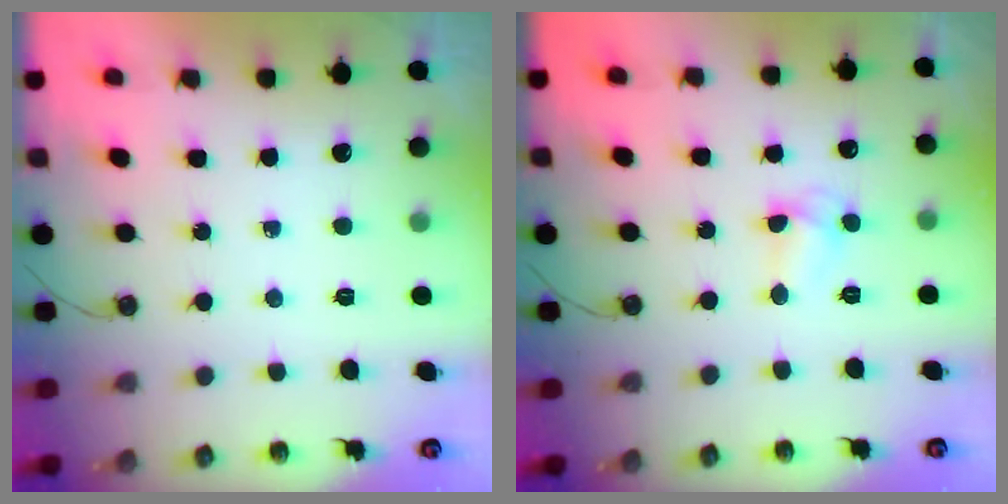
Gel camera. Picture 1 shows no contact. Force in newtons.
{"total": 5.1, "press": 5.1, "slide": 0.5}